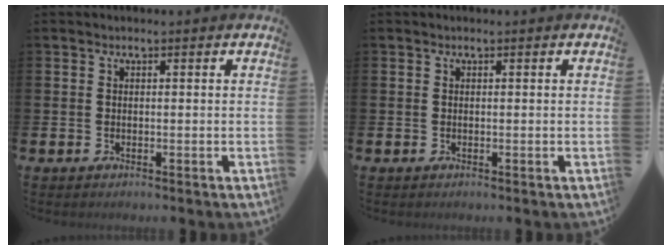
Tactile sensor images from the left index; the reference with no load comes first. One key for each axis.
{"total": 0.0}